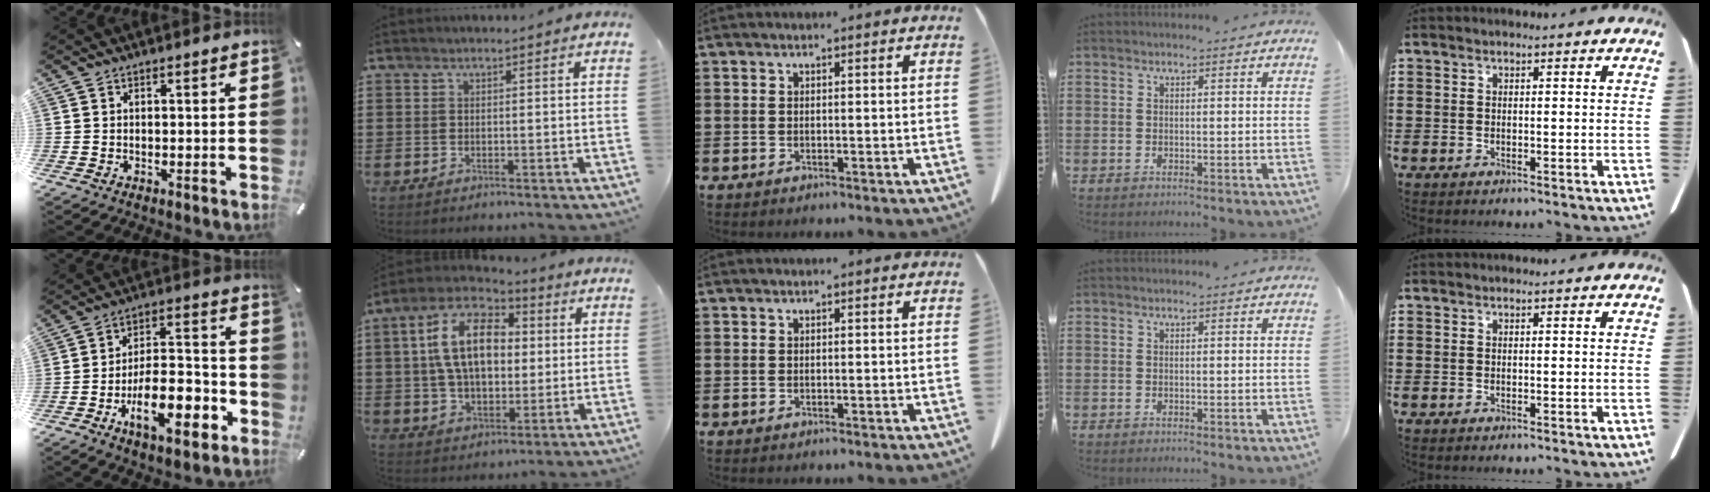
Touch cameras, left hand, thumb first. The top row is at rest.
{"thumb": {"total": 16.5, "force": [-7.5, 7.6, 12.6], "torque": [-0.190, 0.032, -0.120]}, "index": {"total": 13.3, "force": [2.5, 8.1, 10.2], "torque": [-0.236, 0.016, 0.042]}}